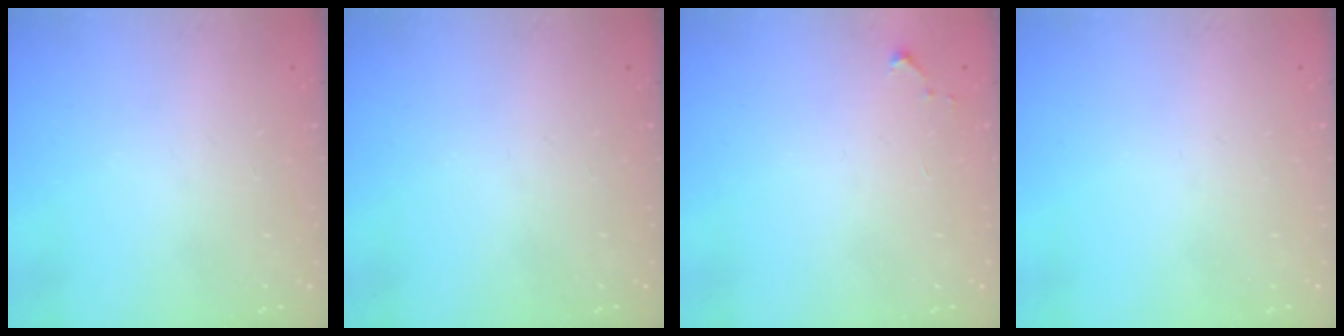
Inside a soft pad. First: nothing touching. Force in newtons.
{"total": 0.0}
{"total": 3.5, "press": 3.5, "slide": 0.3}
{"total": 0.0}